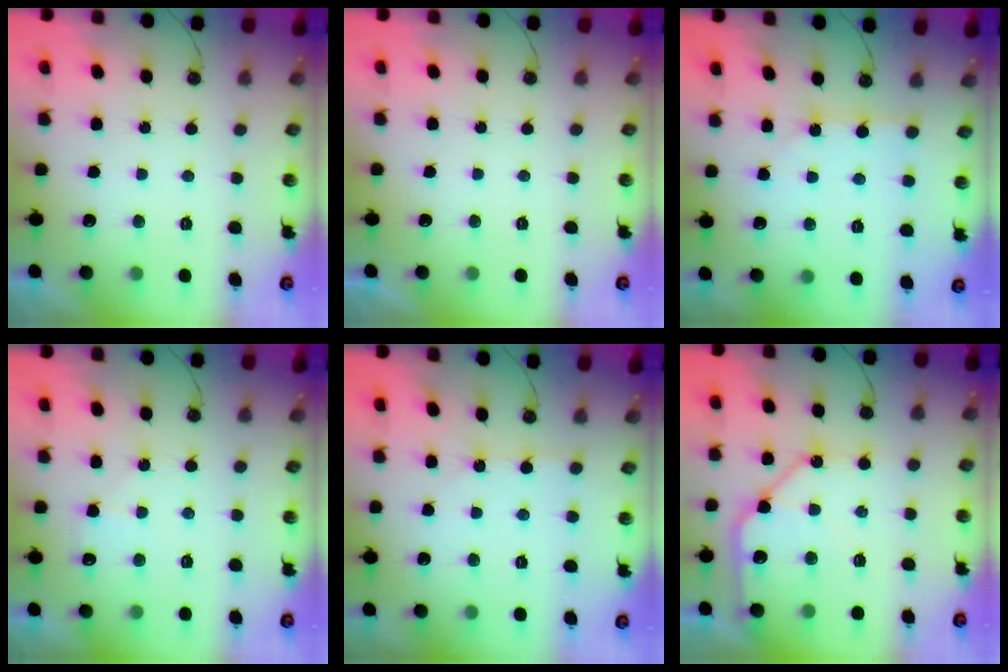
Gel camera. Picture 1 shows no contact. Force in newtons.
{"total": 0.0}
{"total": 2.5, "press": 2.5, "slide": 0.3}
{"total": 6.6, "press": 6.6, "slide": 0.8}
{"total": 2.9, "press": 2.9, "slide": 0.4}
{"total": 13.1, "press": 13.0, "slide": 1.9}